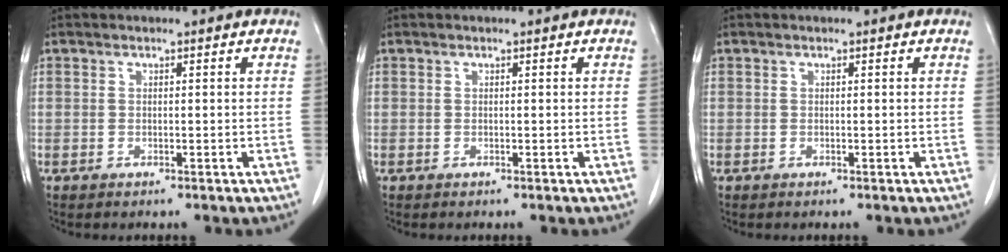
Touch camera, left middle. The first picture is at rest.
{"total": 0.0}
{"total": 0.0}